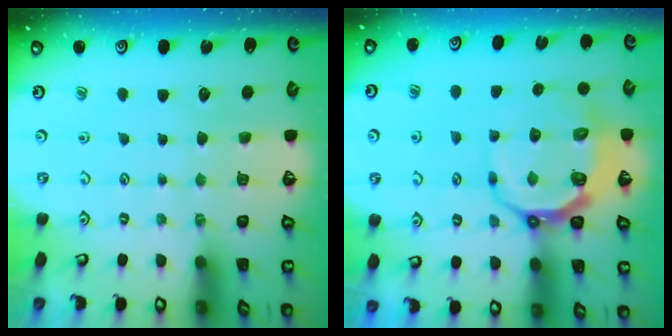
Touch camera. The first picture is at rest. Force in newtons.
{"total": 9.7, "press": 9.0, "slide": 3.8}